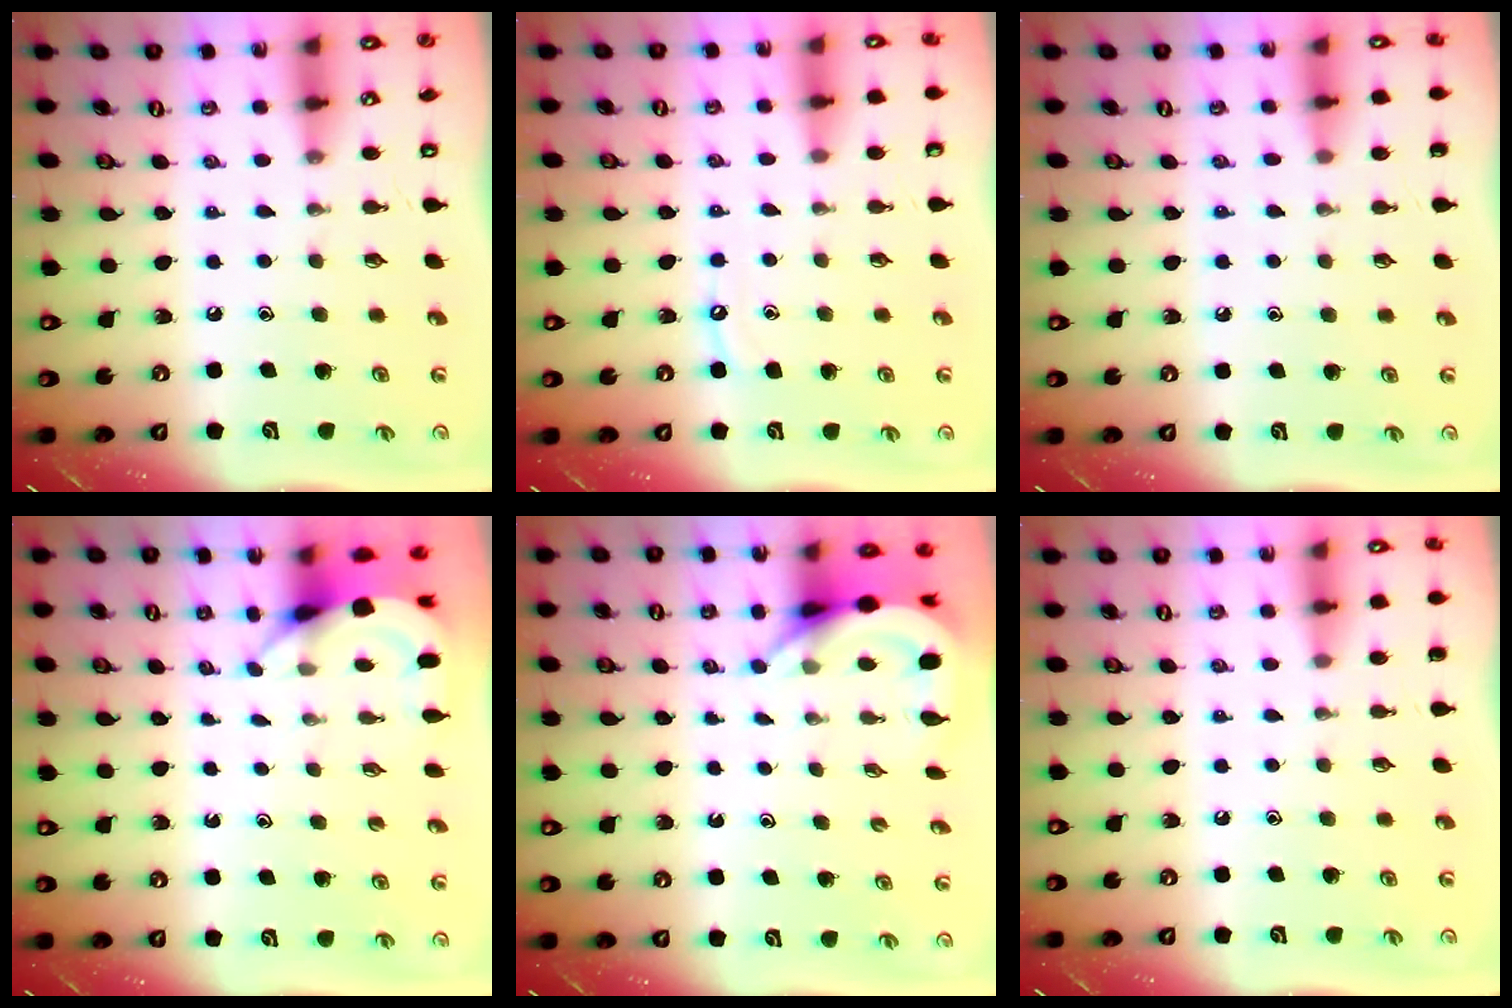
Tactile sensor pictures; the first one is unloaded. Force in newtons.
{"total": 4.4, "press": 4.4, "slide": 0.5}
{"total": 3.0, "press": 3.0, "slide": 0.4}
{"total": 3.9, "press": 3.9, "slide": 0.3}
{"total": 5.1, "press": 5.0, "slide": 0.5}
{"total": 0.0}